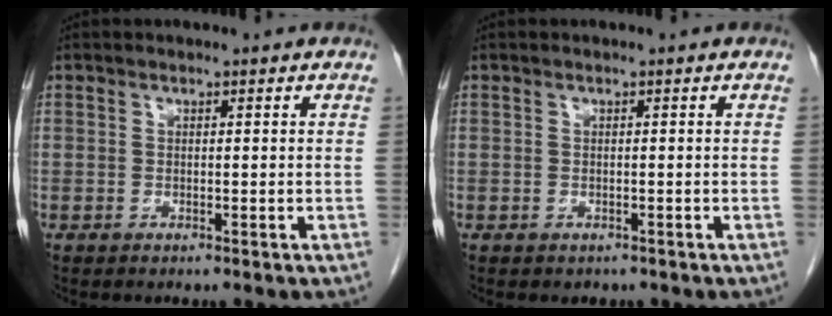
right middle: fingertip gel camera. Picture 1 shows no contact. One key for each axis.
{"total": 0.8, "fx": -0.5, "fy": 0.6, "fz": 0.1, "tx": -0.005, "ty": 0.002, "tz": -0.003}